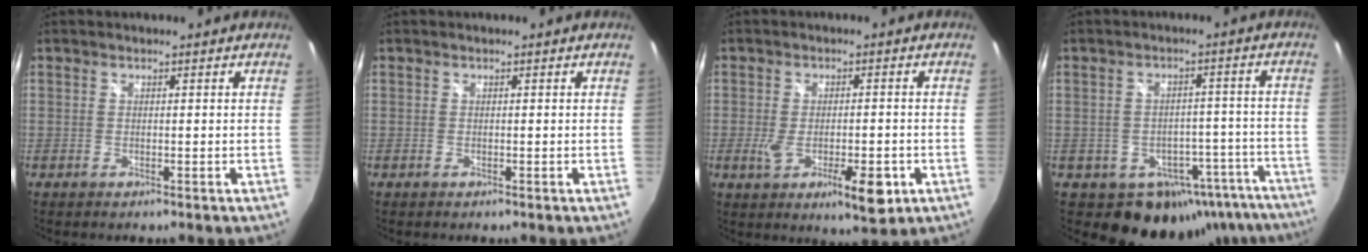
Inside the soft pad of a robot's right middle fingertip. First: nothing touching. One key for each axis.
{"total": 0.0}
{"total": 9.4, "fx": -3.2, "fy": 3.3, "fz": 8.2, "tx": -0.144, "ty": -0.019, "tz": -0.044}
{"total": 15.1, "fx": -11.3, "fy": 9.3, "fz": 4.0, "tx": -0.059, "ty": 0.040, "tz": -0.110}